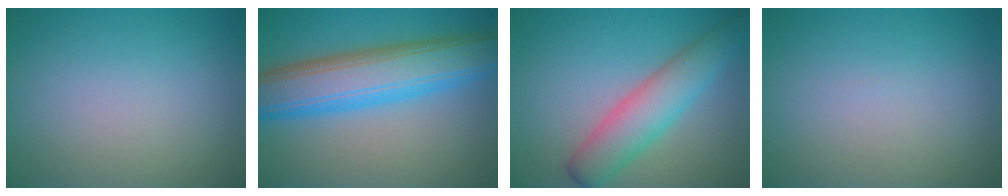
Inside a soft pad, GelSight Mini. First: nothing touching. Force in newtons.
{"total": 9.5, "press": 9.5, "slide": 0.3}
{"total": 5.4, "press": 5.4, "slide": 0.4}
{"total": 0.0}